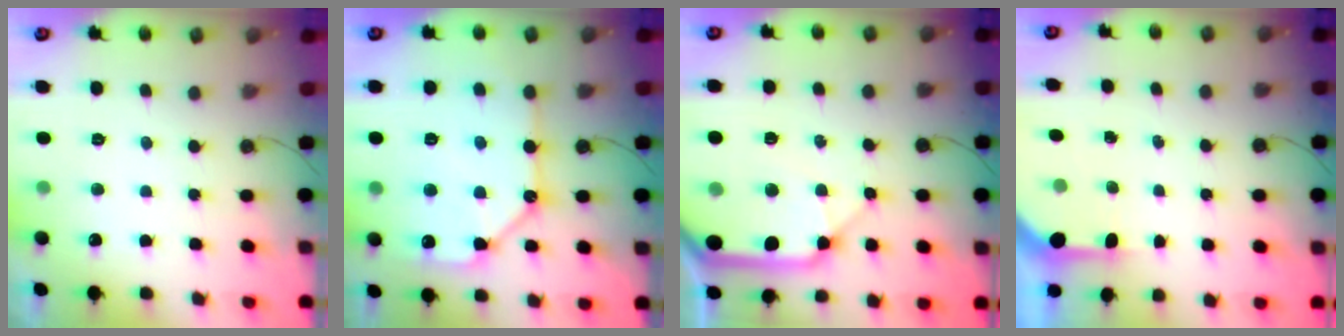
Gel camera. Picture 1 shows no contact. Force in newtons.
{"total": 13.5, "press": 13.4, "slide": 1.5}
{"total": 20.2, "press": 20.0, "slide": 3.0}
{"total": 2.9, "press": 2.9, "slide": 0.2}